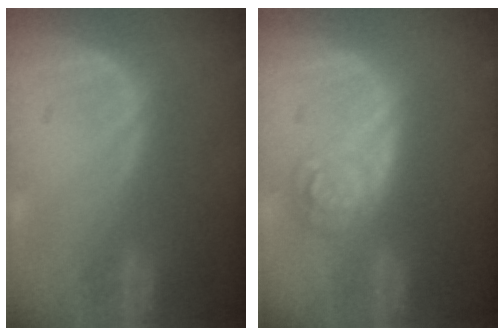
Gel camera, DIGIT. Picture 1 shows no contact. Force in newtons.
{"total": 5.3, "press": 4.8, "slide": 2.3}